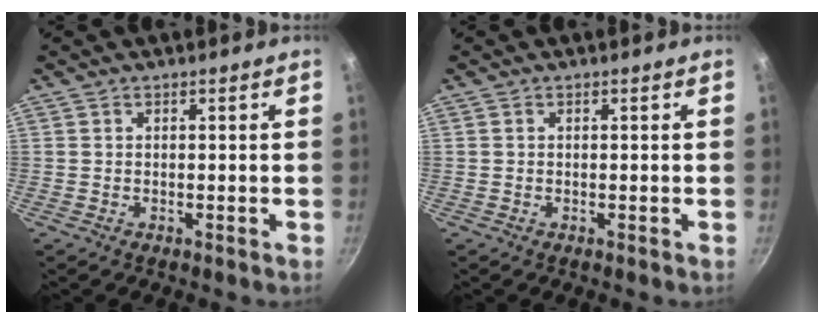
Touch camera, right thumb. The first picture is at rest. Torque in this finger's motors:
{"motor_torque": [0.17, 0.05, 0.00, 0.42, 0.03]}